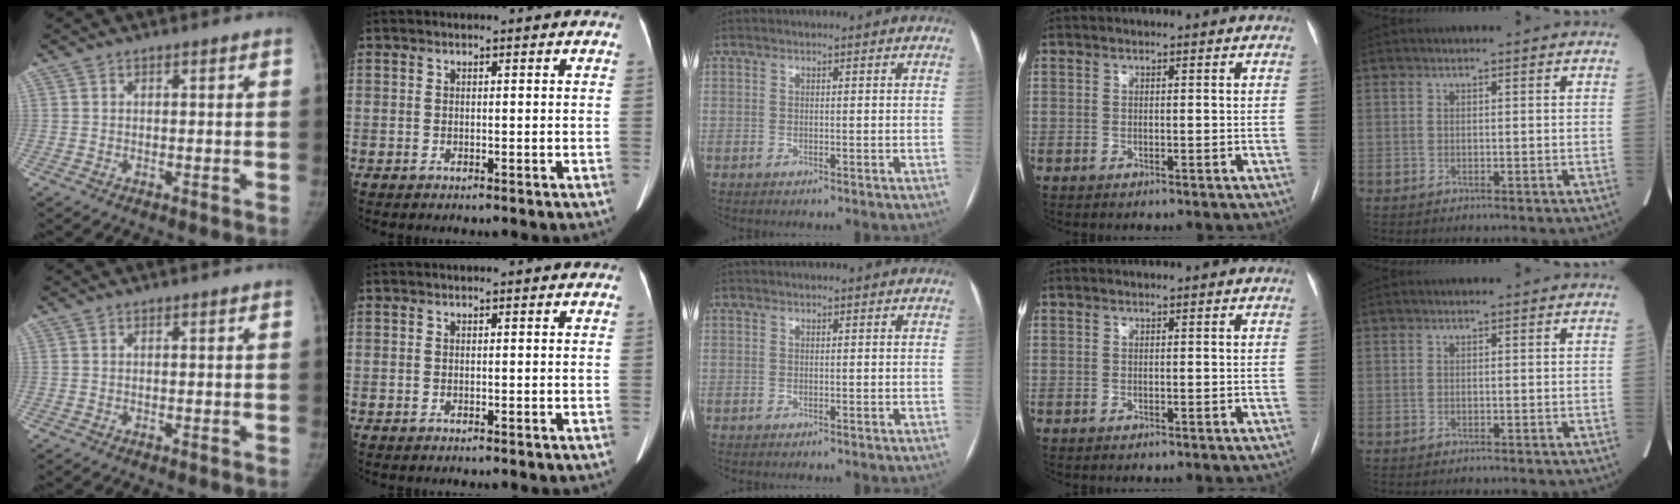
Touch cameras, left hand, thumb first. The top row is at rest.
{}